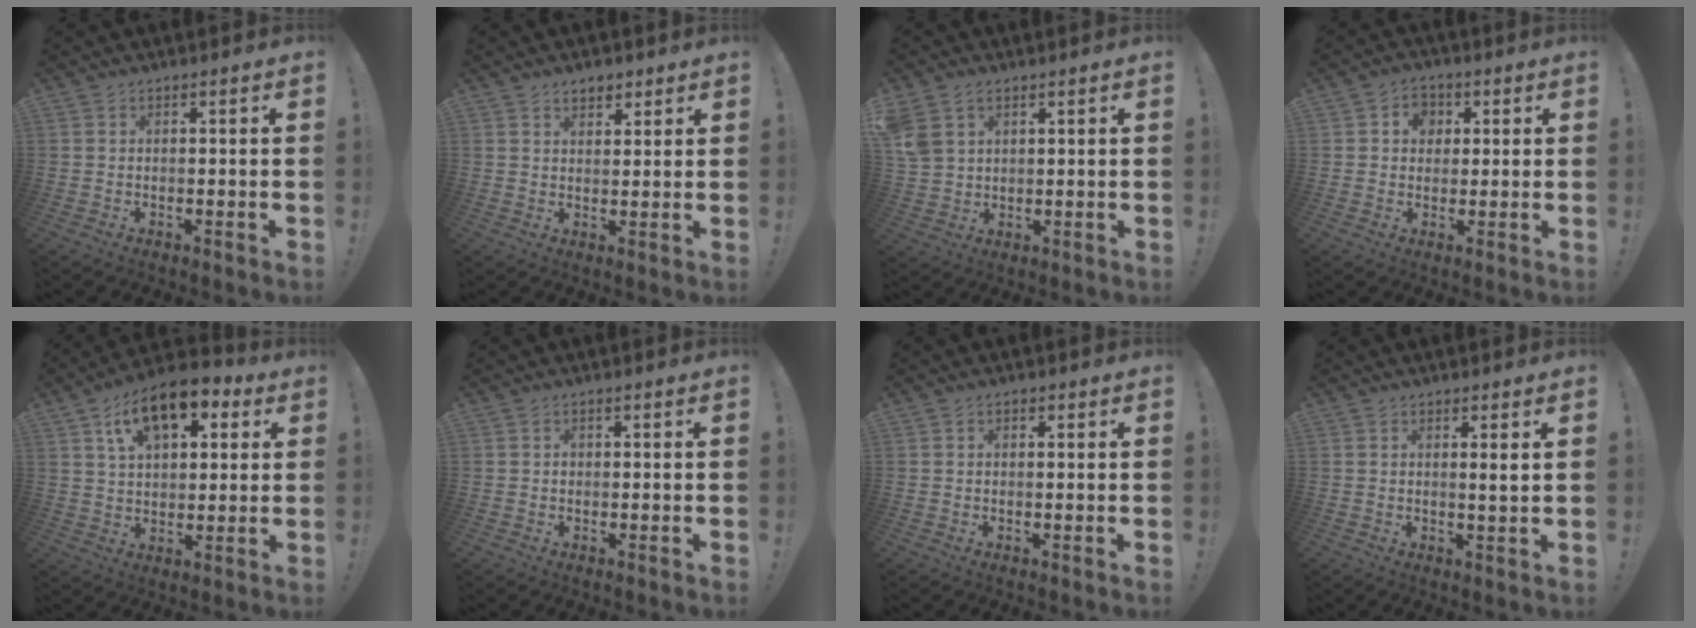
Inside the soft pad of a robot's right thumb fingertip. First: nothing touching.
{"total": 3.9, "force": [2.8, 2.5, 1.2], "torque": [-0.002, -0.016, 0.047]}
{"total": 7.0, "force": [3.8, 4.8, 3.3], "torque": [-0.056, -0.013, 0.077]}
{"total": 6.1, "force": [1.3, 5.6, 2.1], "torque": [-0.024, -0.002, 0.024]}
{"total": 14.5, "force": [7.4, 8.4, 9.4], "torque": [-0.146, -0.023, 0.132]}
{"total": 0.9, "force": [0.0, 0.9, 0.3], "torque": [-0.009, 0.005, 0.000]}
{"total": 0.9, "force": [0.0, 0.8, 0.5], "torque": [0.000, 0.001, -0.003]}
{"total": 2.5, "force": [1.2, -0.3, 2.1], "torque": [-0.028, -0.012, 0.016]}